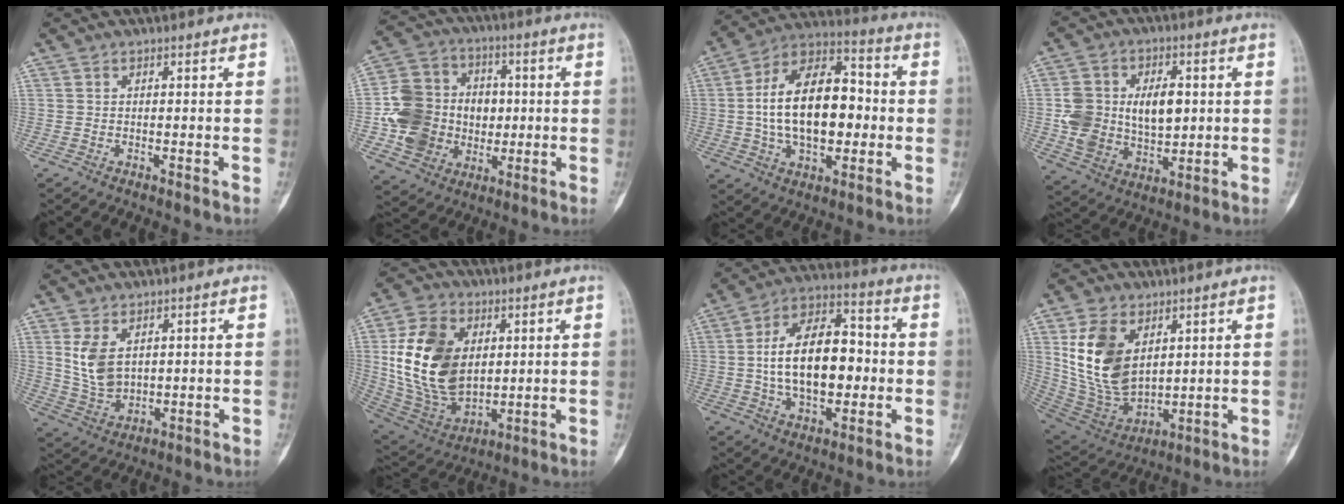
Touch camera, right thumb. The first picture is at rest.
{"total": 17.3, "force": [-0.8, 14.8, 8.9], "torque": [-0.129, 0.027, -0.004]}
{"total": 21.1, "force": [-0.5, 12.2, 17.2], "torque": [-0.268, 0.032, -0.009]}
{"total": 15.3, "force": [1.5, 10.7, 10.8], "torque": [-0.156, 0.000, 0.042]}
{"total": 7.8, "force": [2.3, 5.0, 5.6], "torque": [-0.095, -0.012, 0.060]}
{"total": 20.7, "force": [3.1, 14.1, 14.9], "torque": [-0.260, -0.016, 0.073]}
{"total": 18.8, "force": [-0.6, 10.8, 15.3], "torque": [-0.235, 0.030, -0.011]}
{"total": 16.6, "force": [5.0, 10.3, 12.0], "torque": [-0.208, -0.027, 0.116]}